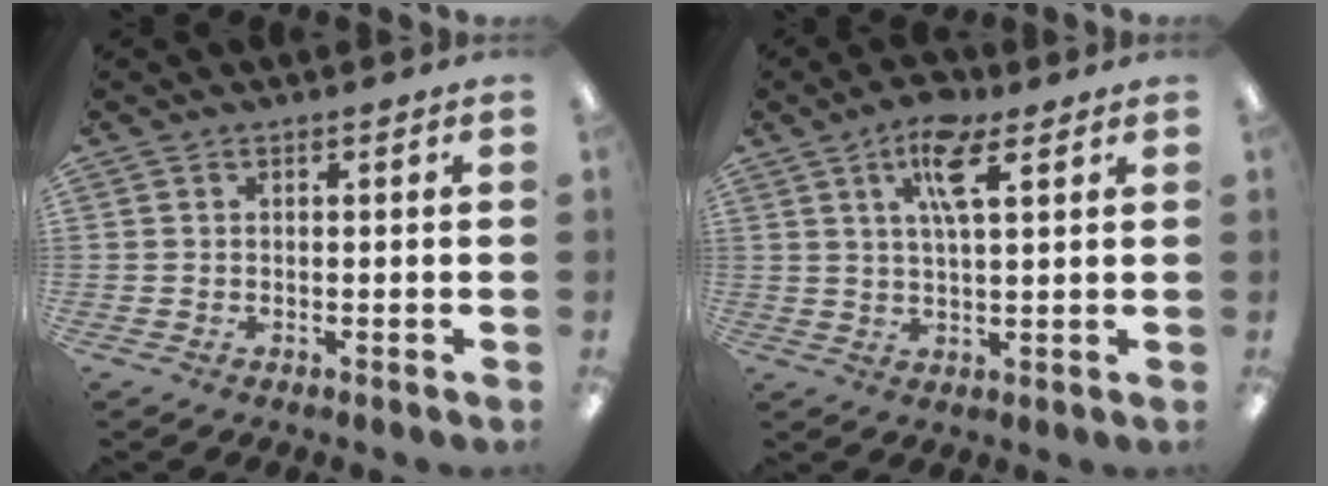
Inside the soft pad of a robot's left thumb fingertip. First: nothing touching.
{"total": 9.5, "force": [4.9, 3.3, 7.4], "torque": [-0.132, -0.001, 0.081]}